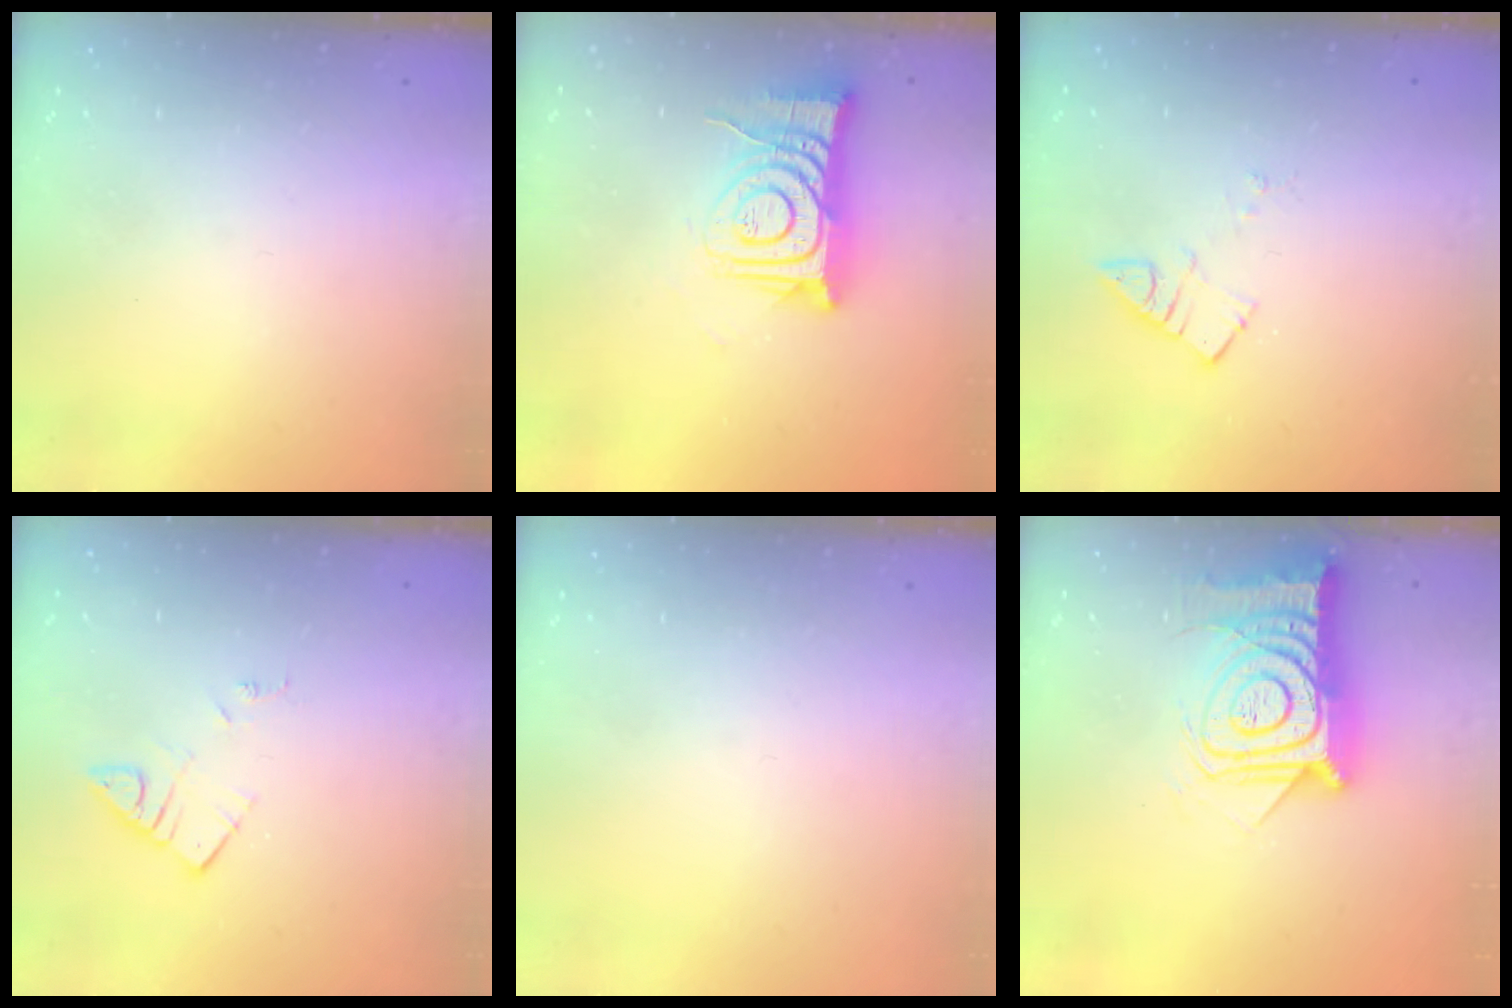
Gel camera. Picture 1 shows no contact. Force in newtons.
{"total": 13.3, "press": 13.2, "slide": 1.1}
{"total": 4.5, "press": 4.5, "slide": 0.4}
{"total": 4.0, "press": 4.0, "slide": 0.3}
{"total": 1.8, "press": 1.8, "slide": 0.1}
{"total": 19.5, "press": 19.4, "slide": 1.3}